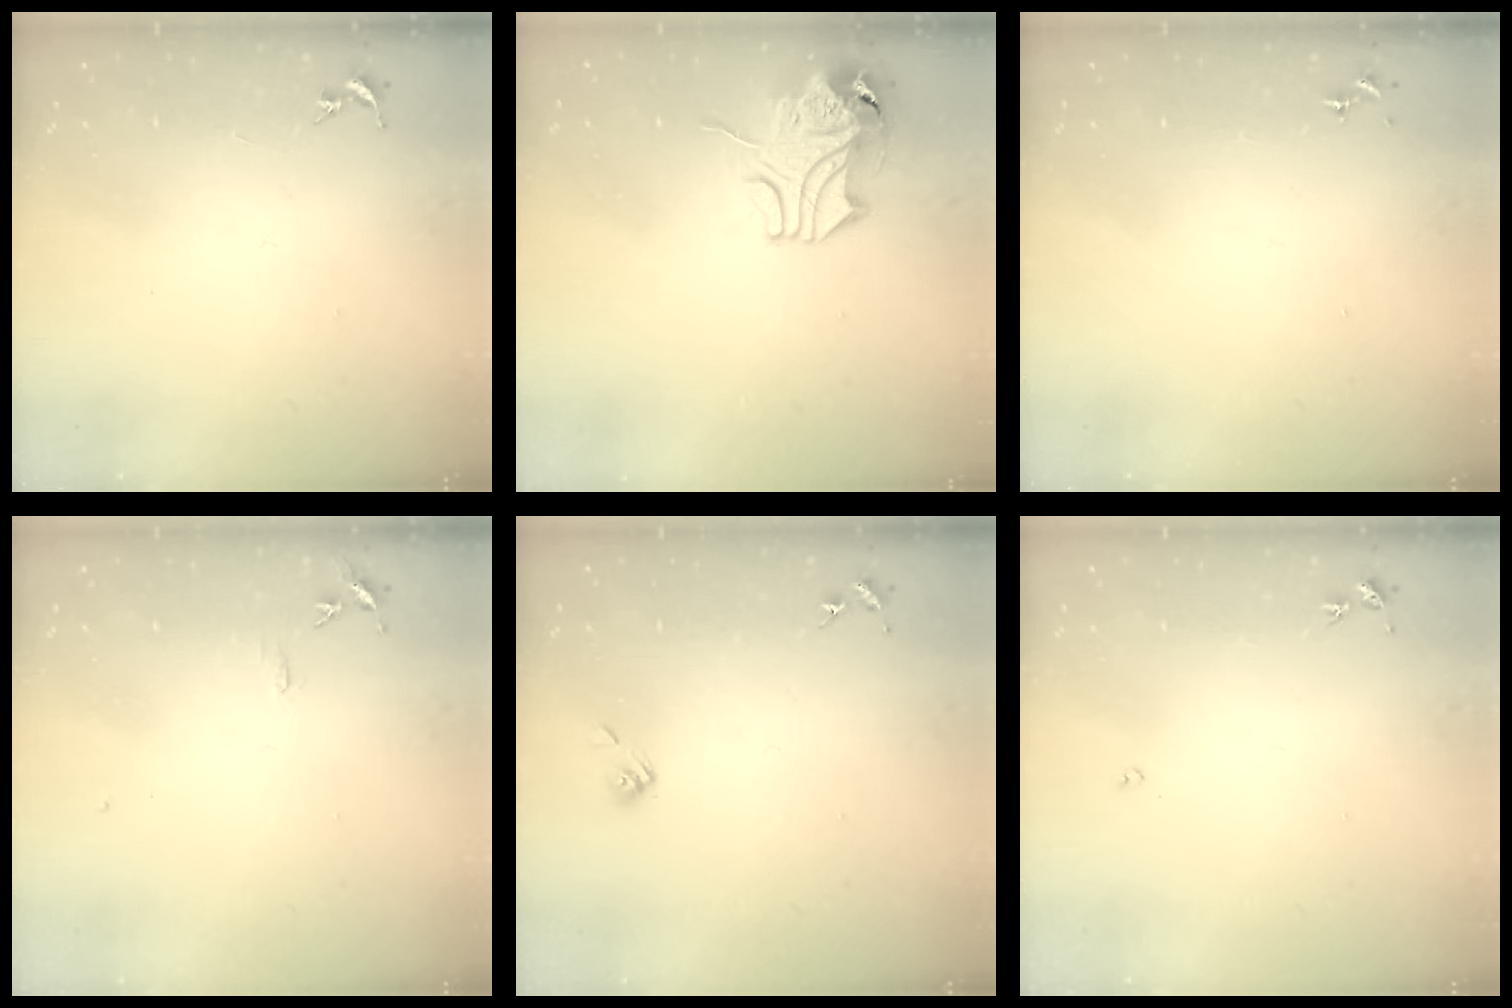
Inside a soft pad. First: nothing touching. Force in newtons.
{"total": 10.6, "press": 10.5, "slide": 1.8}
{"total": 0.0}
{"total": 5.8, "press": 5.8, "slide": 0.6}
{"total": 5.4, "press": 5.0, "slide": 2.2}
{"total": 2.7, "press": 2.7, "slide": 0.5}